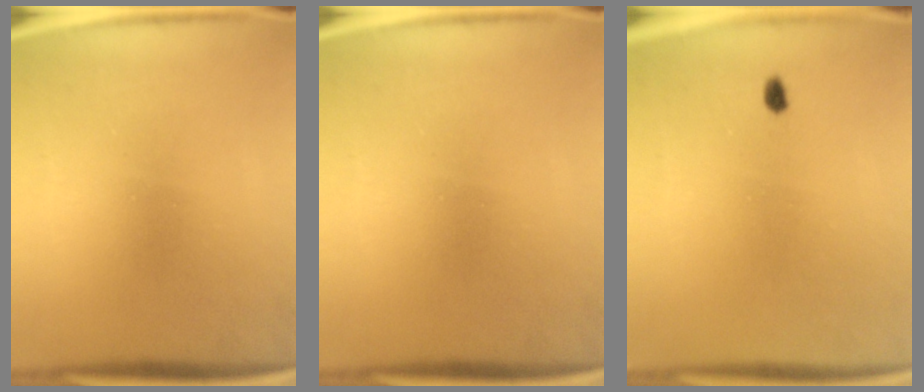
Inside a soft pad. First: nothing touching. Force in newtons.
{"total": 0.0}
{"total": 1.1}